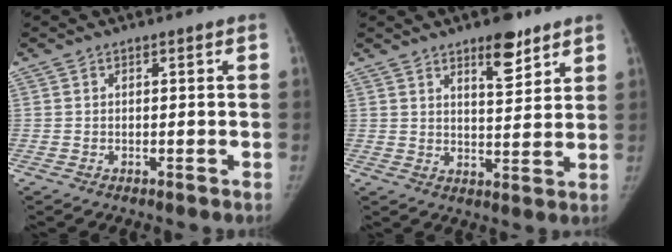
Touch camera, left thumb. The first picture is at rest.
{"total": 7.7, "force": [5.1, 2.9, 4.9], "torque": [-0.050, -0.034, 0.075]}